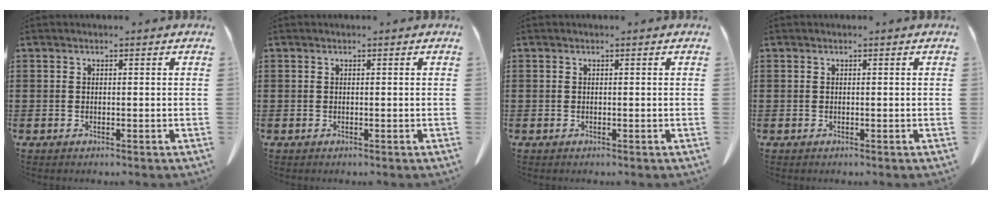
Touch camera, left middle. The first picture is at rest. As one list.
[{"total": 0.0}, {"total": 0.0}, {"total": 0.0}]